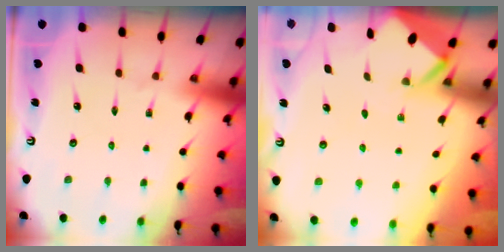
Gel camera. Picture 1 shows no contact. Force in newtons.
{"total": 2.5, "press": 2.5, "slide": 0.2}